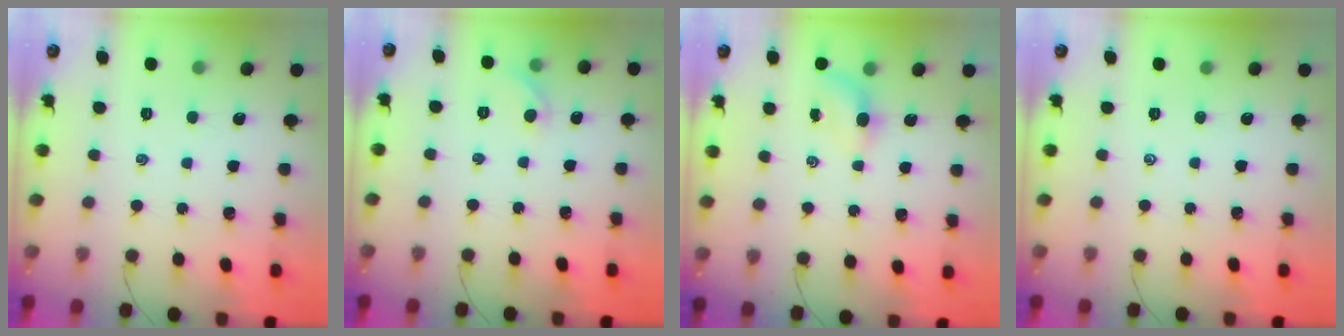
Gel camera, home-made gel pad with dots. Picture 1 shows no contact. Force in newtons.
{"total": 5.2, "press": 4.8, "slide": 2.0}
{"total": 3.6, "press": 3.4, "slide": 1.3}
{"total": 0.0}